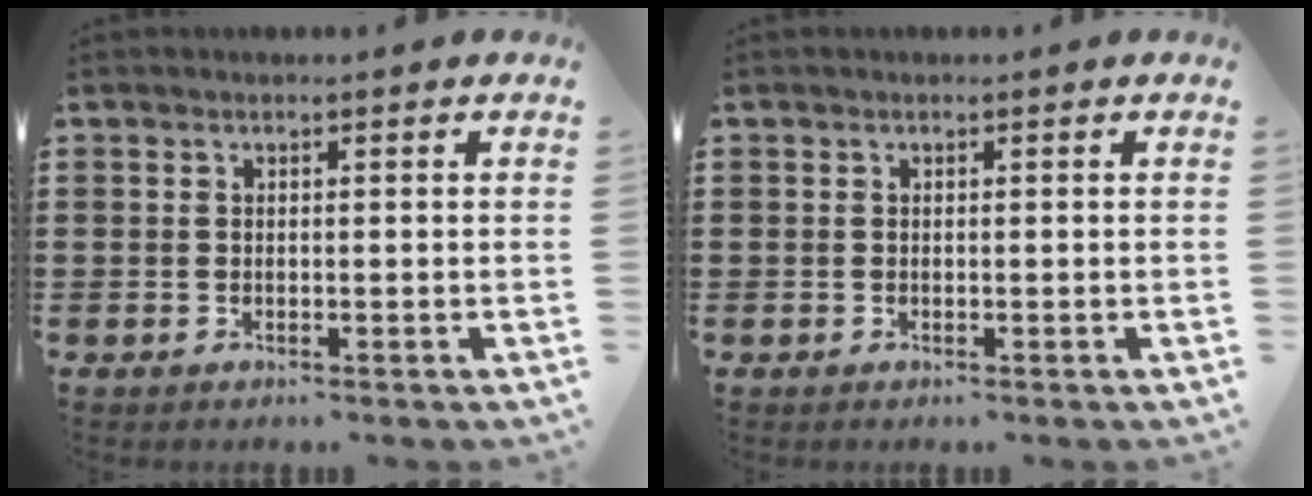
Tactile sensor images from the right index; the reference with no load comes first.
{"total": 0.0}